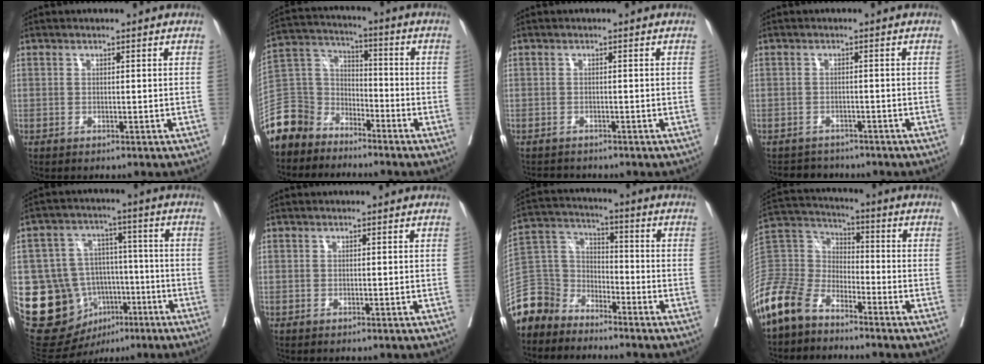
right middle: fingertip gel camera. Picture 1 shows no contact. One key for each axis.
{"total": 12.4, "fx": -10.1, "fy": 7.0, "fz": 1.9, "tx": -0.065, "ty": 0.027, "tz": -0.199}
{"total": 2.2, "fx": -2.0, "fy": 0.8, "fz": 0.1, "tx": -0.004, "ty": -0.006, "tz": -0.032}
{"total": 3.7, "fx": -3.4, "fy": 1.5, "fz": -0.3, "tx": 0.002, "ty": -0.002, "tz": -0.052}
{"total": 15.0, "fx": -5.0, "fy": 12.7, "fz": 6.3, "tx": -0.117, "ty": 0.045, "tz": -0.061}
{"total": 0.0}
{"total": 10.4, "fx": -8.8, "fy": 5.4, "fz": 0.7, "tx": -0.033, "ty": 0.027, "tz": -0.180}
{"total": 14.1, "fx": -10.6, "fy": 7.5, "fz": 5.5, "tx": -0.140, "ty": 0.020, "tz": -0.215}